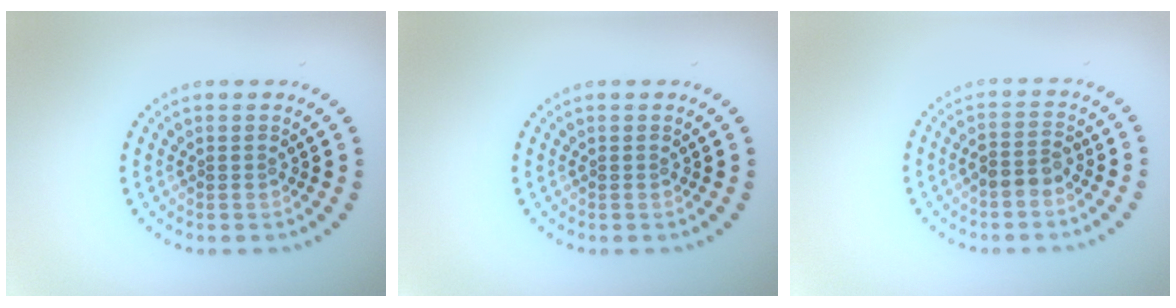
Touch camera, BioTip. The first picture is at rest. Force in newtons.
{"total": 0.0}
{"total": 2.1, "press": 1.9, "slide": 0.7}